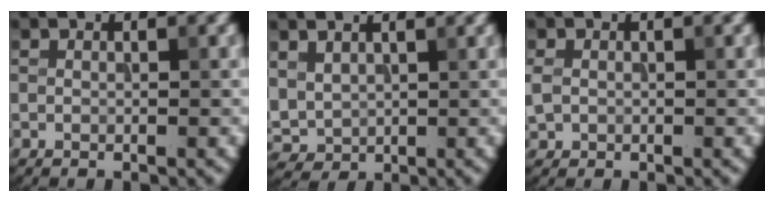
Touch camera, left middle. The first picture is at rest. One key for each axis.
{"total": 3.8, "fx": 1.9, "fy": 2.6, "fz": 1.9, "tx": -0.059, "ty": 0.008, "tz": 0.041}
{"total": 1.8, "fx": 0.0, "fy": 1.5, "fz": 0.9, "tx": -0.020, "ty": -0.001, "tz": -0.003}